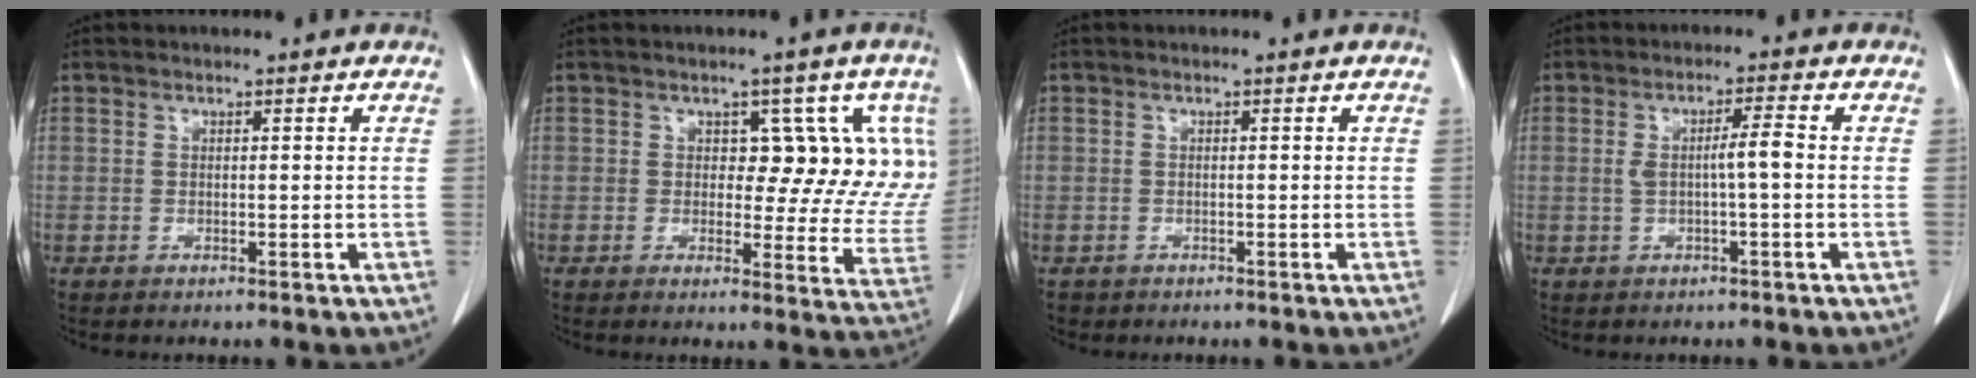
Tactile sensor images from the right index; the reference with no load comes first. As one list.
[{"total": 10.3, "force": [3.1, 6.0, 7.8], "torque": [-0.057, 0.011, 0.037]}, {"total": 0.9, "force": [-0.3, 0.8, -0.1], "torque": [0.001, 0.007, -0.007]}, {"total": 3.9, "force": [-0.1, 0.3, 3.9], "torque": [-0.072, 0.007, 0.000]}]